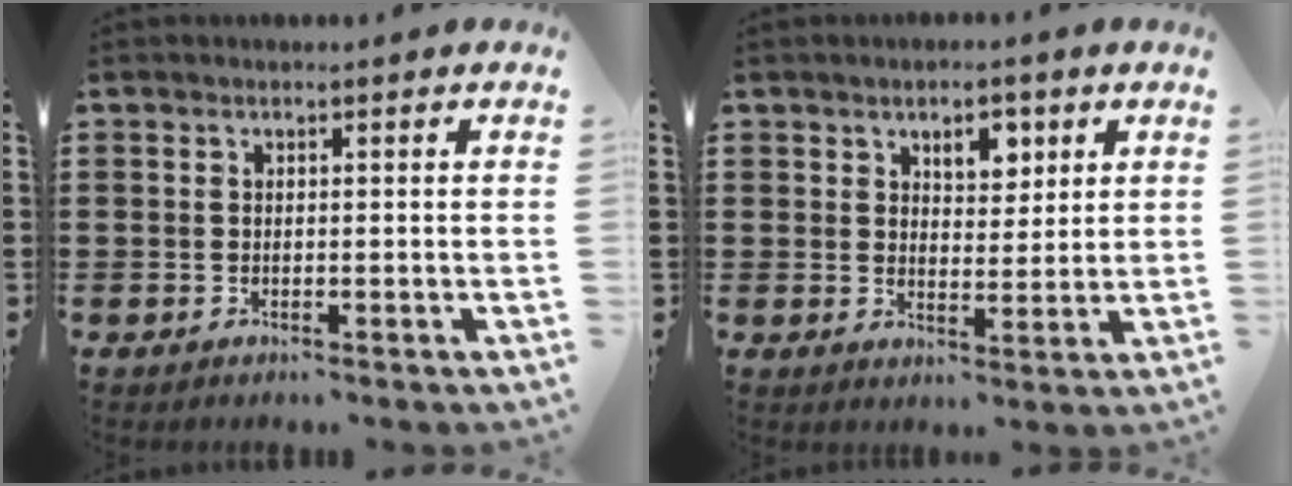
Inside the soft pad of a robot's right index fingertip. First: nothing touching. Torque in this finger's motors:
{"motor_torque": [0.05, -0.03, 0.07, 0.06]}